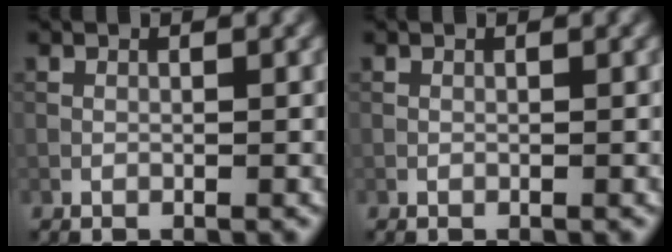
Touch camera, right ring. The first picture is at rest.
{"total": 0.0}